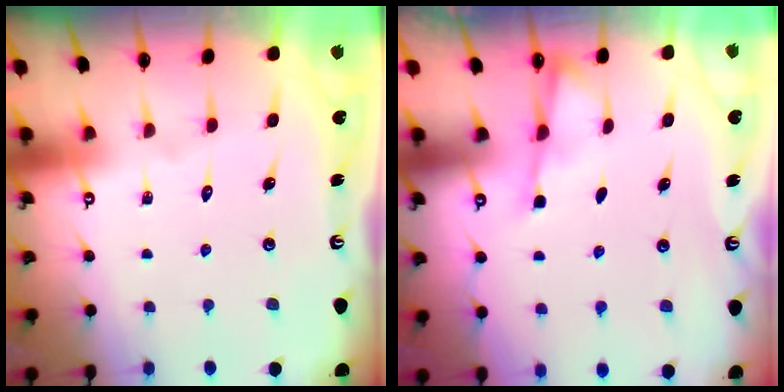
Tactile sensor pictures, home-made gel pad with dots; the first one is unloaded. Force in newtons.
{"total": 2.6, "press": 2.6, "slide": 0.5}